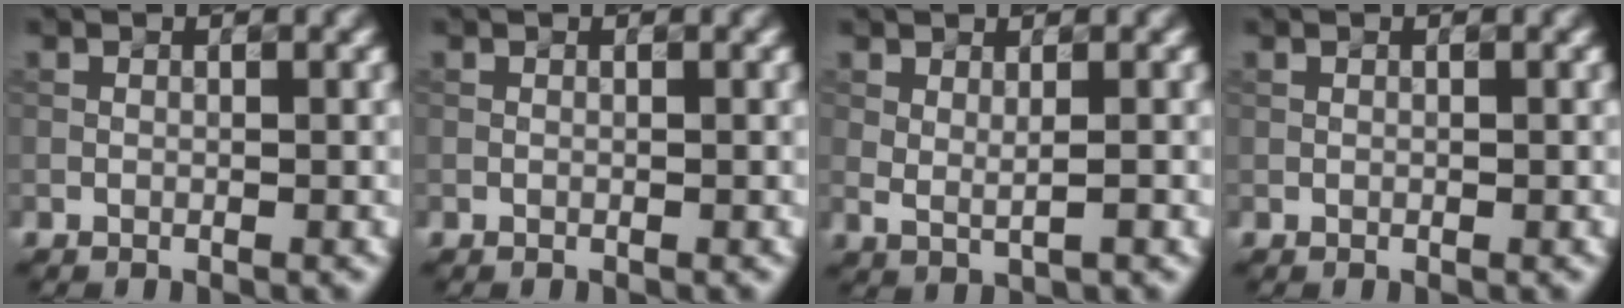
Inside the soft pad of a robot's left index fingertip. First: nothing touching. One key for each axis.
{"total": 0.0}
{"total": 1.4, "fx": 0.5, "fy": 0.4, "fz": 1.2, "tx": -0.022, "ty": -0.007, "tz": 0.014}
{"total": 0.0}